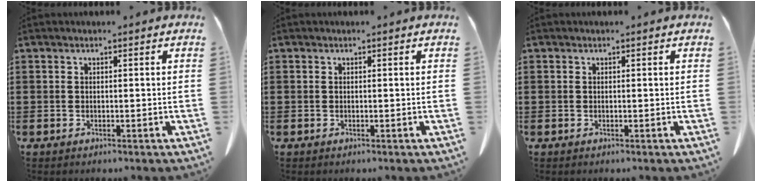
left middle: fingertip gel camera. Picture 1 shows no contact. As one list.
[{"total": 0.0}, {"total": 0.0}]